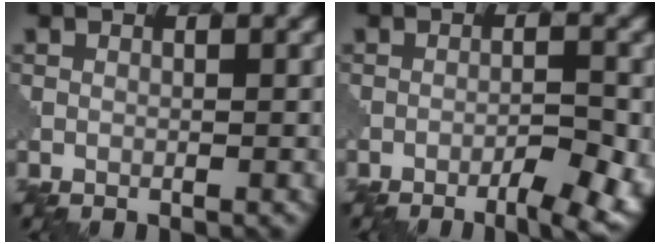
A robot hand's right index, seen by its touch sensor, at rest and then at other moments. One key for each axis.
{"total": 5.7, "fx": -3.5, "fy": 1.4, "fz": 4.2, "tx": -0.067, "ty": 0.003, "tz": -0.044}